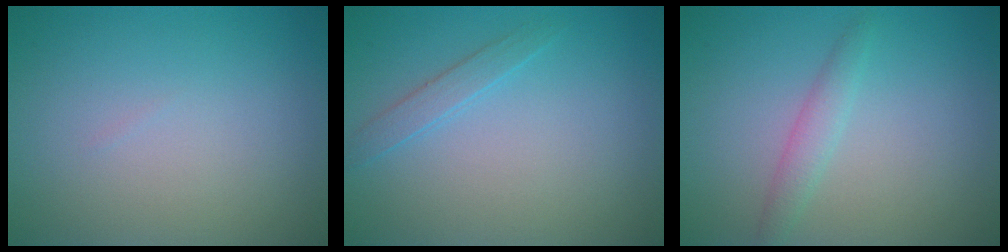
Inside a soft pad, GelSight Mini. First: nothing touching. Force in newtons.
{"total": 1.4, "press": 1.4, "slide": 0.1}
{"total": 1.7, "press": 1.7, "slide": 0.1}